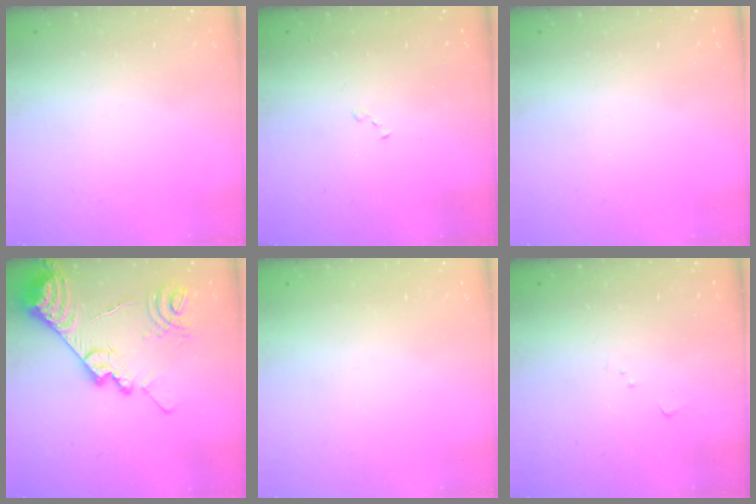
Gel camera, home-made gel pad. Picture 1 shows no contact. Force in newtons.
{"total": 6.6, "press": 6.5, "slide": 0.8}
{"total": 0.0}
{"total": 19.1, "press": 19.0, "slide": 1.8}
{"total": 1.1, "press": 1.1, "slide": 0.1}
{"total": 4.5, "press": 4.4, "slide": 0.5}